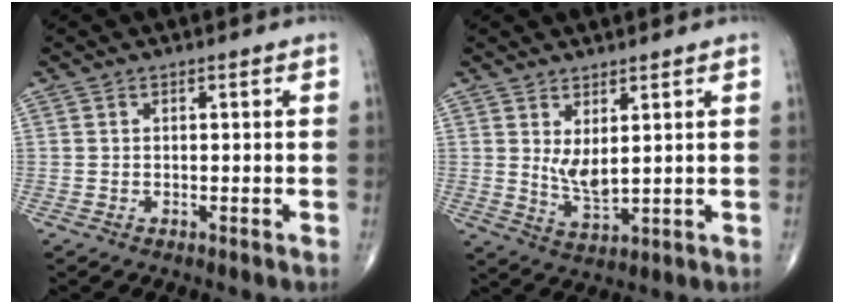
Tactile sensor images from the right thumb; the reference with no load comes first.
{"total": 5.1, "force": [1.6, 1.9, 4.4], "torque": [-0.080, -0.027, 0.041]}